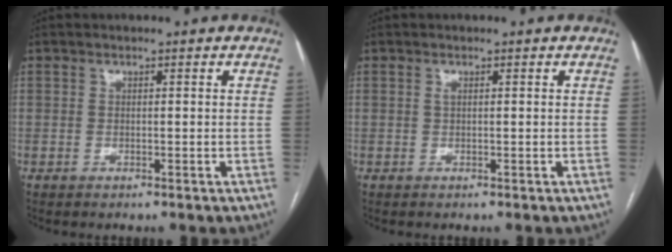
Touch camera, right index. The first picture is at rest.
{"total": 0.5, "force": [0.2, 0.2, 0.5], "torque": [-0.014, -0.001, 0.003]}